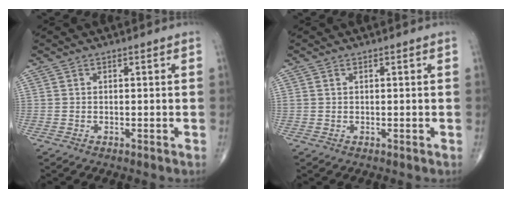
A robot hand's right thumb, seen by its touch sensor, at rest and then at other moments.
{"total": 0.5, "force": [0.3, 0.3, 0.3], "torque": [-0.006, 0.007, 0.008]}